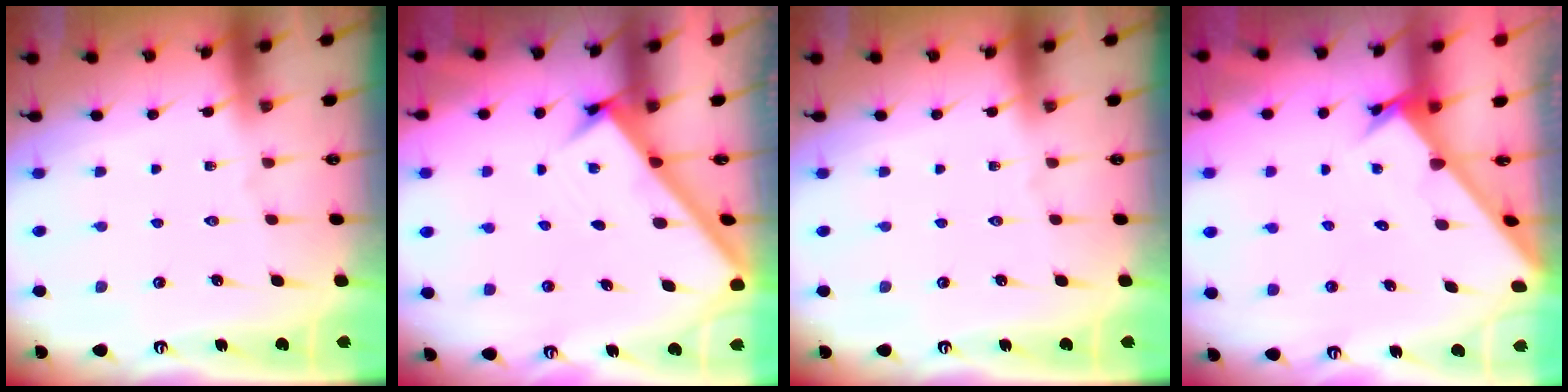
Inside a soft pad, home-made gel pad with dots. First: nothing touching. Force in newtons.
{"total": 2.9, "press": 2.9, "slide": 0.4}
{"total": 0.0}
{"total": 2.4, "press": 2.4, "slide": 0.2}